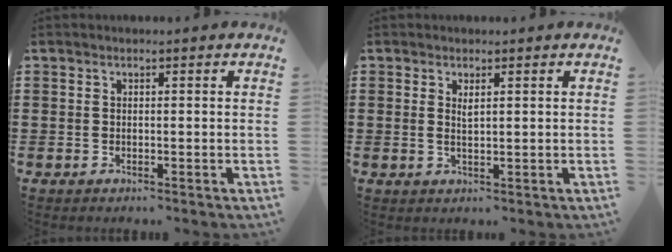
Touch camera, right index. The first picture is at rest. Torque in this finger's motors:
{"motor_torque": [-0.10, 0.30, 0.01, 0.00]}